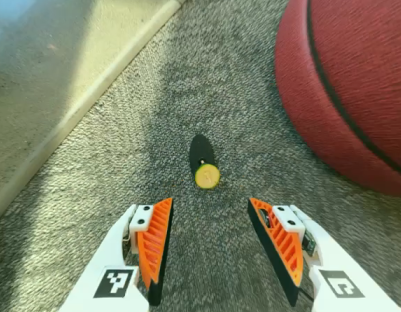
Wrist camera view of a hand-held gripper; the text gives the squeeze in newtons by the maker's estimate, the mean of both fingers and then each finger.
{"total": 0.0}